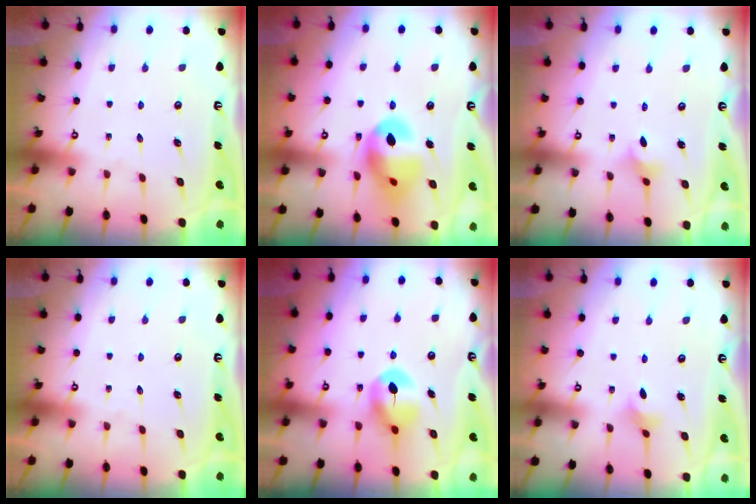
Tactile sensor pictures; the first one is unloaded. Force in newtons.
{"total": 14.6, "press": 14.6, "slide": 1.5}
{"total": 3.2, "press": 3.2, "slide": 0.8}
{"total": 0.0}
{"total": 8.3, "press": 8.3, "slide": 0.7}
{"total": 1.9, "press": 1.9, "slide": 0.4}